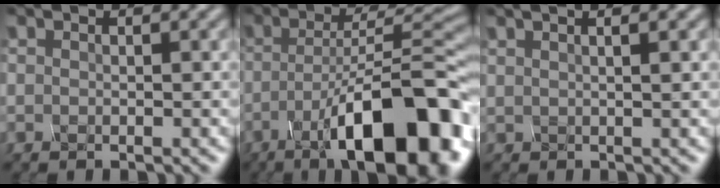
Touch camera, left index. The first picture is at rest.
{"total": 14.4, "force": [-8.4, 5.3, 10.4], "torque": [-0.157, 0.007, -0.122]}
{"total": 2.5, "force": [1.6, 0.6, 1.8], "torque": [-0.015, 0.030, 0.001]}